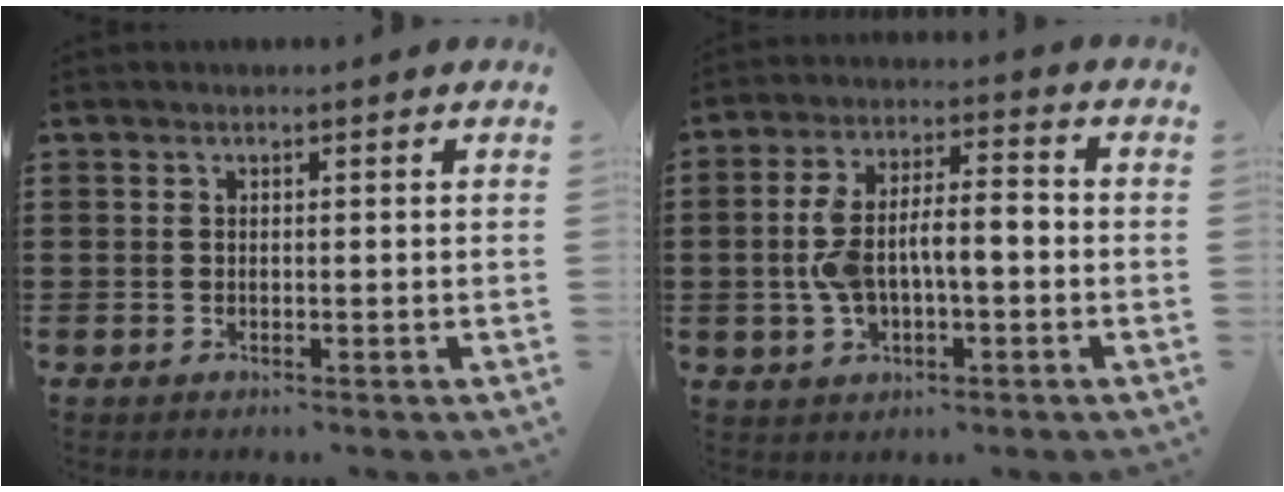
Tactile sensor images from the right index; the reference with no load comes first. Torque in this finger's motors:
{"motor_torque": [1.22, -0.91, 0.31, 0.21]}